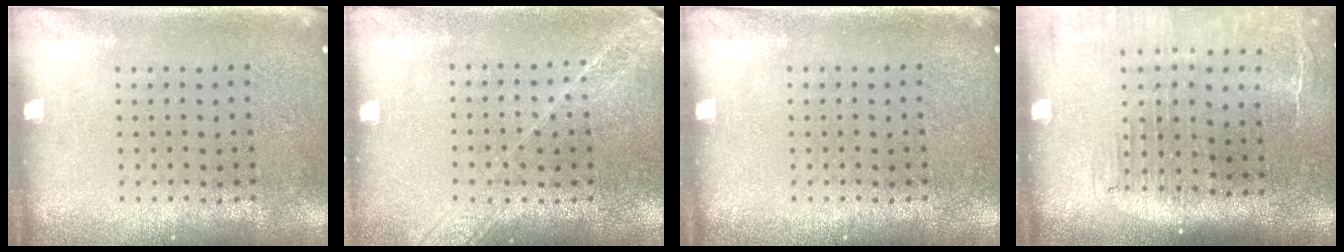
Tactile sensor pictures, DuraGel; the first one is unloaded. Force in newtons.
{"total": 1.6, "press": 1.5, "slide": 0.7}
{"total": 0.0}
{"total": 2.1, "press": 1.7, "slide": 1.2}